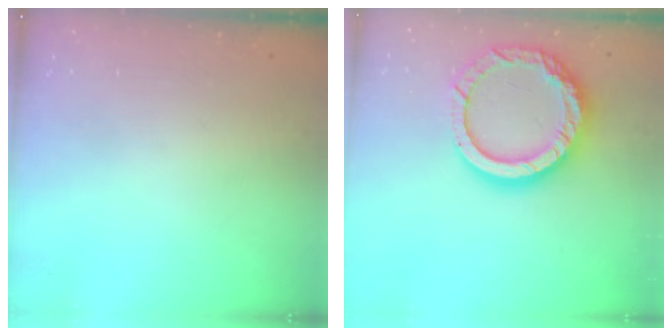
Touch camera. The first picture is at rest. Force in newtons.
{"total": 17.4, "press": 17.3, "slide": 1.6}